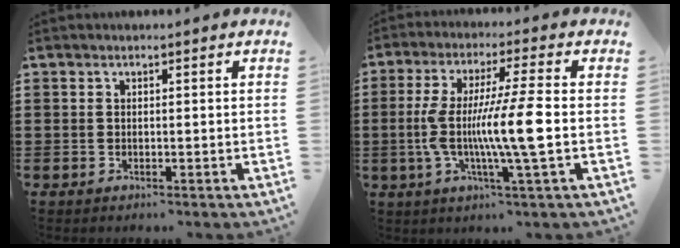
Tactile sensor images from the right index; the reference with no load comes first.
{"total": 11.4, "force": [-1.7, 0.4, 11.3], "torque": [-0.231, -0.017, -0.044]}